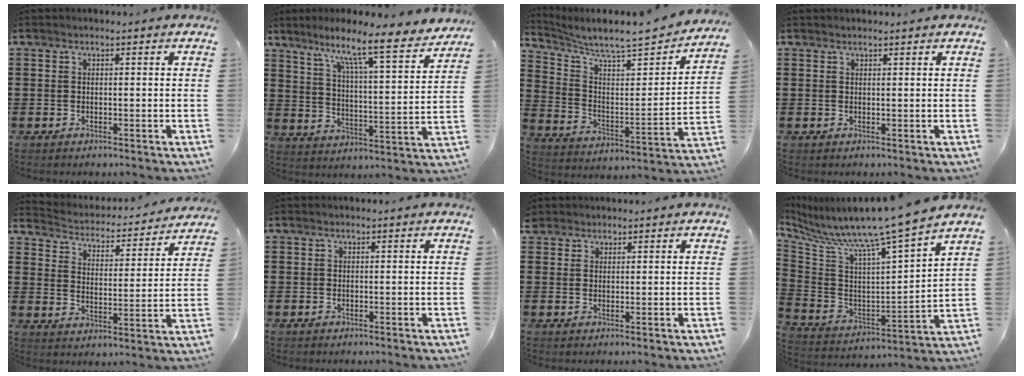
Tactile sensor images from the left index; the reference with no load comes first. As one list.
[{"total": 9.8, "force": [7.8, 0.2, 5.8], "torque": [-0.128, -0.061, 0.120]}, {"total": 6.2, "force": [5.7, 0.3, 2.6], "torque": [-0.078, -0.049, 0.090]}, {"total": 0.6, "force": [0.5, 0.0, 0.2], "torque": [-0.005, -0.001, 0.011]}, {"total": 3.0, "force": [2.9, 0.2, 0.1], "torque": [-0.024, -0.033, 0.041]}, {"total": 0.0}, {"total": 1.6, "force": [1.4, 0.9, 0.0], "torque": [-0.005, 0.005, 0.028]}, {"total": 9.6, "force": [8.5, -1.9, 4.1], "torque": [-0.110, -0.083, 0.127]}]